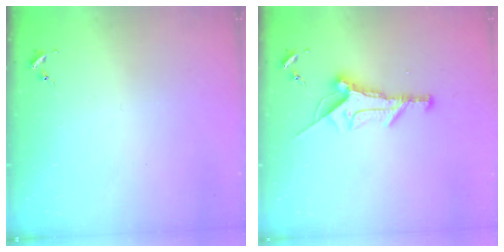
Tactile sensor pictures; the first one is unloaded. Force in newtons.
{"total": 11.7, "press": 11.7, "slide": 0.3}